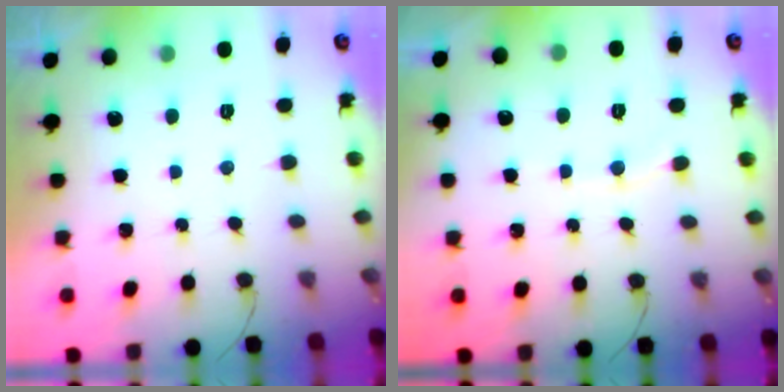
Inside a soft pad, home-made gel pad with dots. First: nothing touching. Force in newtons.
{"total": 3.9, "press": 3.9, "slide": 0.2}